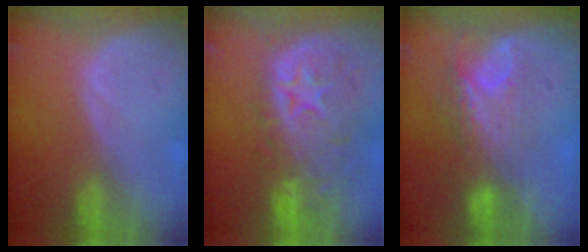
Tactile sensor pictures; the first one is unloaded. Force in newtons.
{"total": 11.4, "press": 9.8, "slide": 5.7}
{"total": 7.8, "press": 6.8, "slide": 3.8}